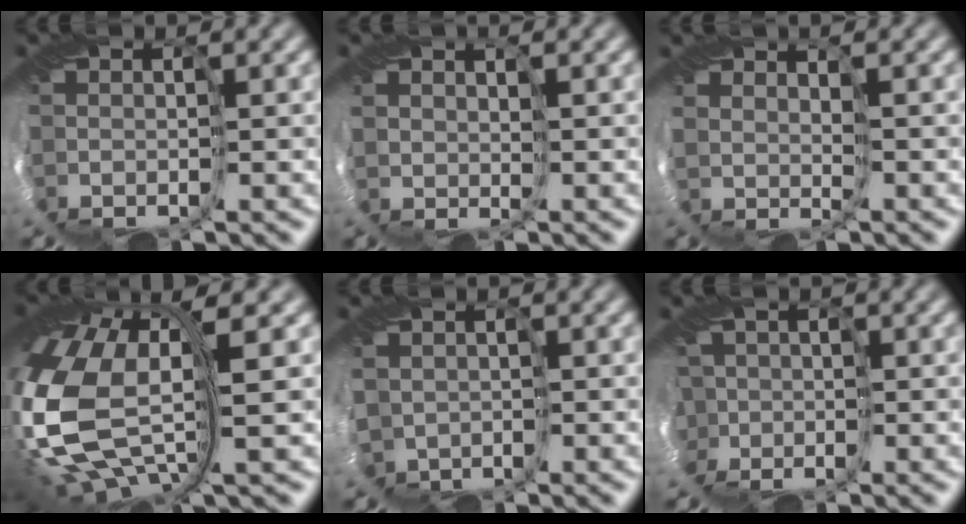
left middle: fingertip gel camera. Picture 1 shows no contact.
{"total": 2.5, "force": [1.8, -0.6, -1.6], "torque": [0.016, 0.007, 0.039]}
{"total": 2.6, "force": [1.6, -1.4, -1.5], "torque": [0.019, -0.001, 0.032]}
{"total": 12.3, "force": [0.9, 5.8, 10.8], "torque": [-0.284, -0.015, 0.028]}
{"total": 3.5, "force": [-0.2, 3.2, 1.5], "torque": [-0.028, -0.021, -0.007]}
{"total": 2.9, "force": [-0.2, 2.9, 0.1], "torque": [-0.008, 0.021, -0.018]}